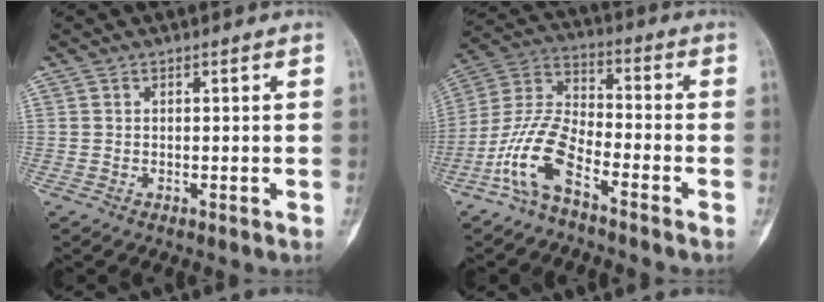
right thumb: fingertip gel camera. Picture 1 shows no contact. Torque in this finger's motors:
{"motor_torque": [0.91, 0.44, 1.16, -0.68, 0.14]}